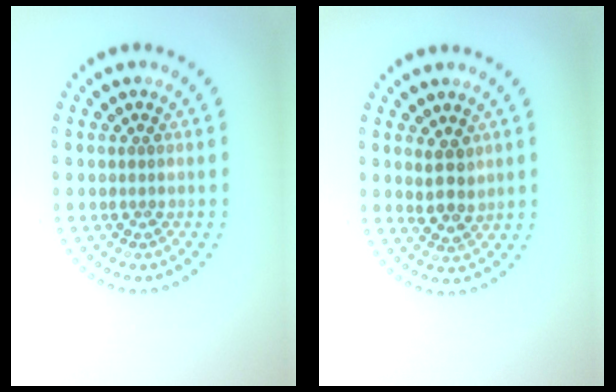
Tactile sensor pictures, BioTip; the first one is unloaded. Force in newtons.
{"total": 2.4, "press": 2.2, "slide": 0.9}